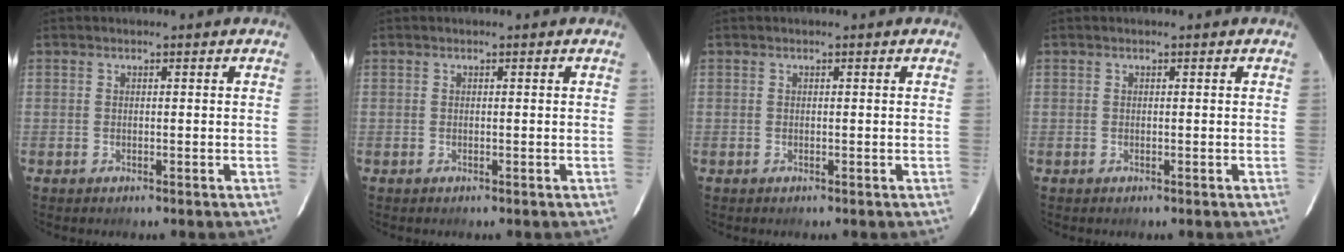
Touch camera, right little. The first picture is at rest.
{"total": 0.0}
{"total": 0.0}
{"total": 0.0}